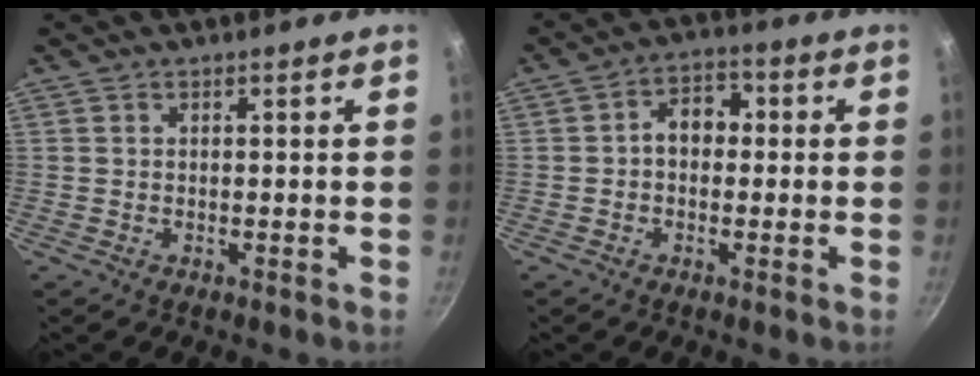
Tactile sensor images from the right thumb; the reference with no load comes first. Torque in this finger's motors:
{"motor_torque": [0.23, 0.70, 0.56, -0.29, 0.01]}